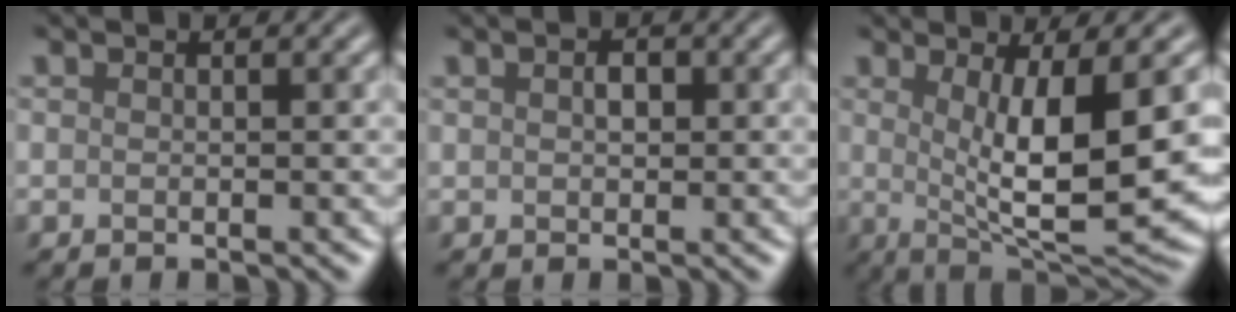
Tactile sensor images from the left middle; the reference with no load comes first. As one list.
[{"total": 1.2, "force": [0.5, 0.8, 0.8], "torque": [-0.007, 0.005, 0.012]}, {"total": 9.9, "force": [0.6, 2.5, 9.5], "torque": [-0.148, -0.009, 0.024]}]